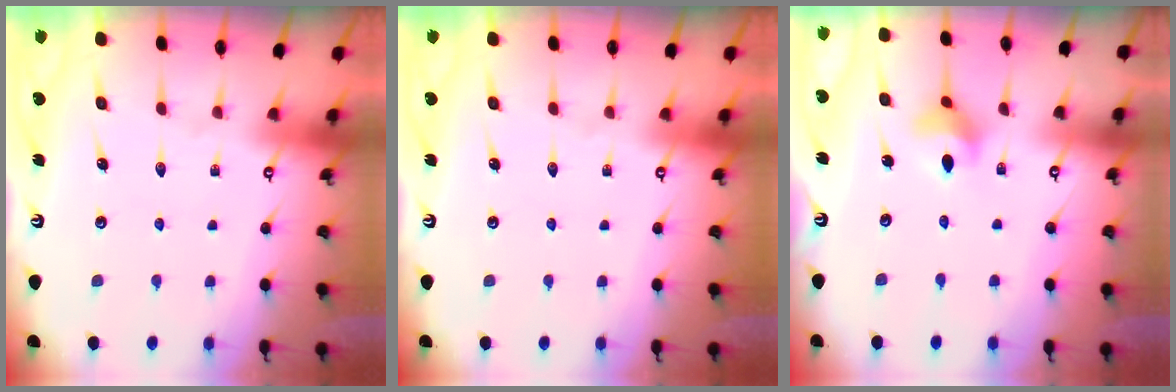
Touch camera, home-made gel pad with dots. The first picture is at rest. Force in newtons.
{"total": 0.0}
{"total": 6.4, "press": 6.1, "slide": 1.8}